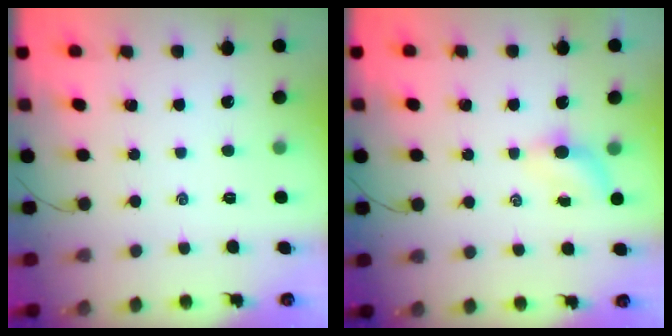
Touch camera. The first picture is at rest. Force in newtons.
{"total": 3.6, "press": 3.4, "slide": 1.3}